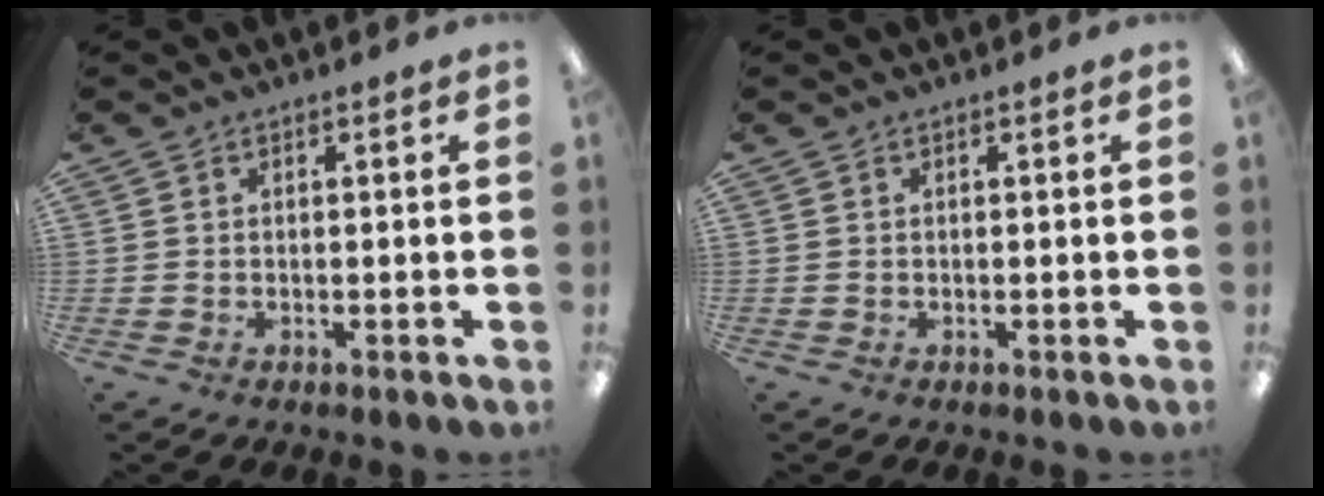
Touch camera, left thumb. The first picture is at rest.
{"total": 0.0}